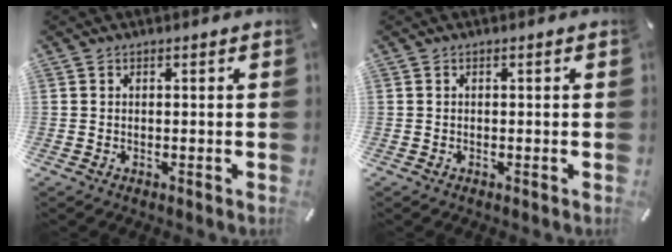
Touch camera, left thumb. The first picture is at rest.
{"total": 0.0}